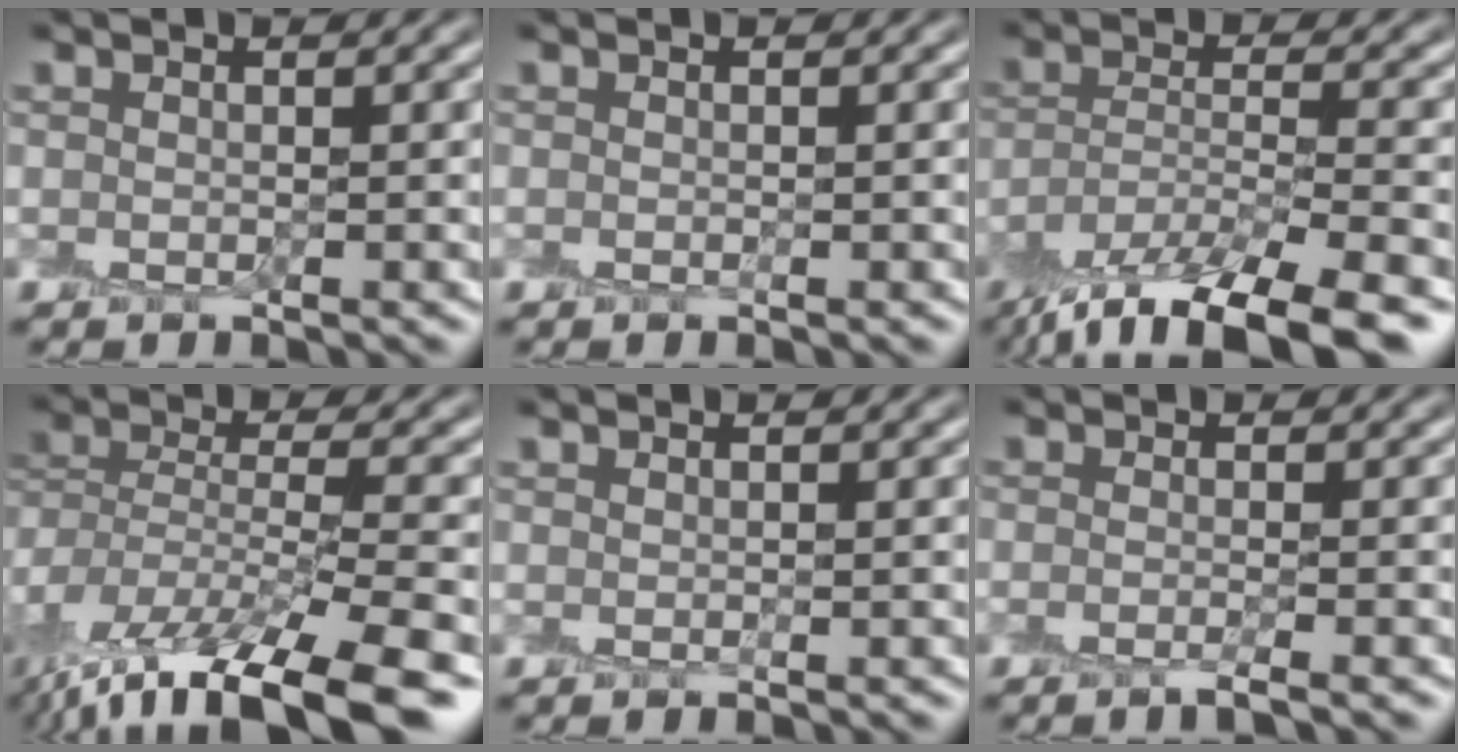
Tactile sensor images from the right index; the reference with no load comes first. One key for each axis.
{"total": 0.0}
{"total": 10.6, "fx": -7.6, "fy": 3.1, "fz": 6.6, "tx": -0.124, "ty": -0.024, "tz": -0.135}
{"total": 15.7, "fx": -10.8, "fy": 5.6, "fz": 9.8, "tx": -0.217, "ty": -0.046, "tz": -0.155}
{"total": 0.0}
{"total": 1.6, "fx": -0.8, "fy": 0.4, "fz": 1.3, "tx": -0.016, "ty": -0.005, "tz": -0.020}